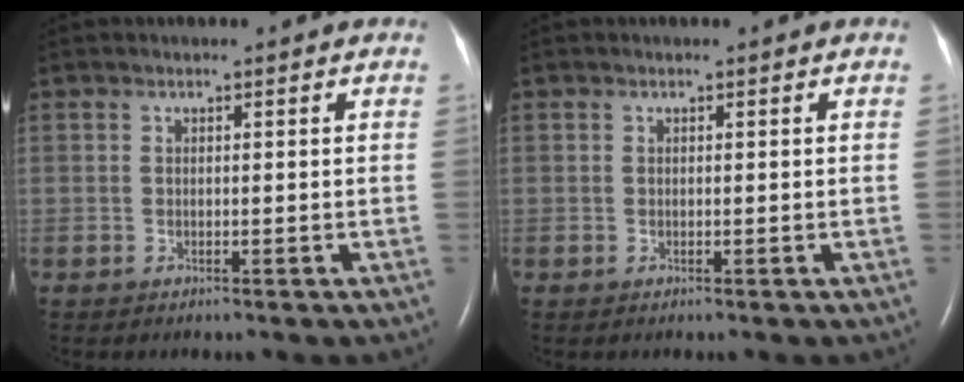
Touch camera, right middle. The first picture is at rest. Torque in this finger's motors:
{"motor_torque": [-0.02, 0.02, 0.00, 0.00]}